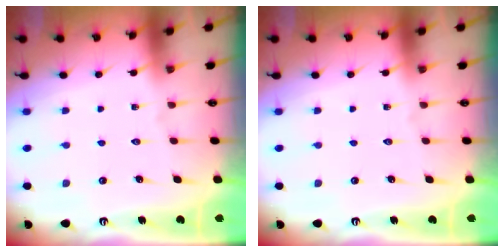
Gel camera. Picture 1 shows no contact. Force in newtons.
{"total": 0.0}